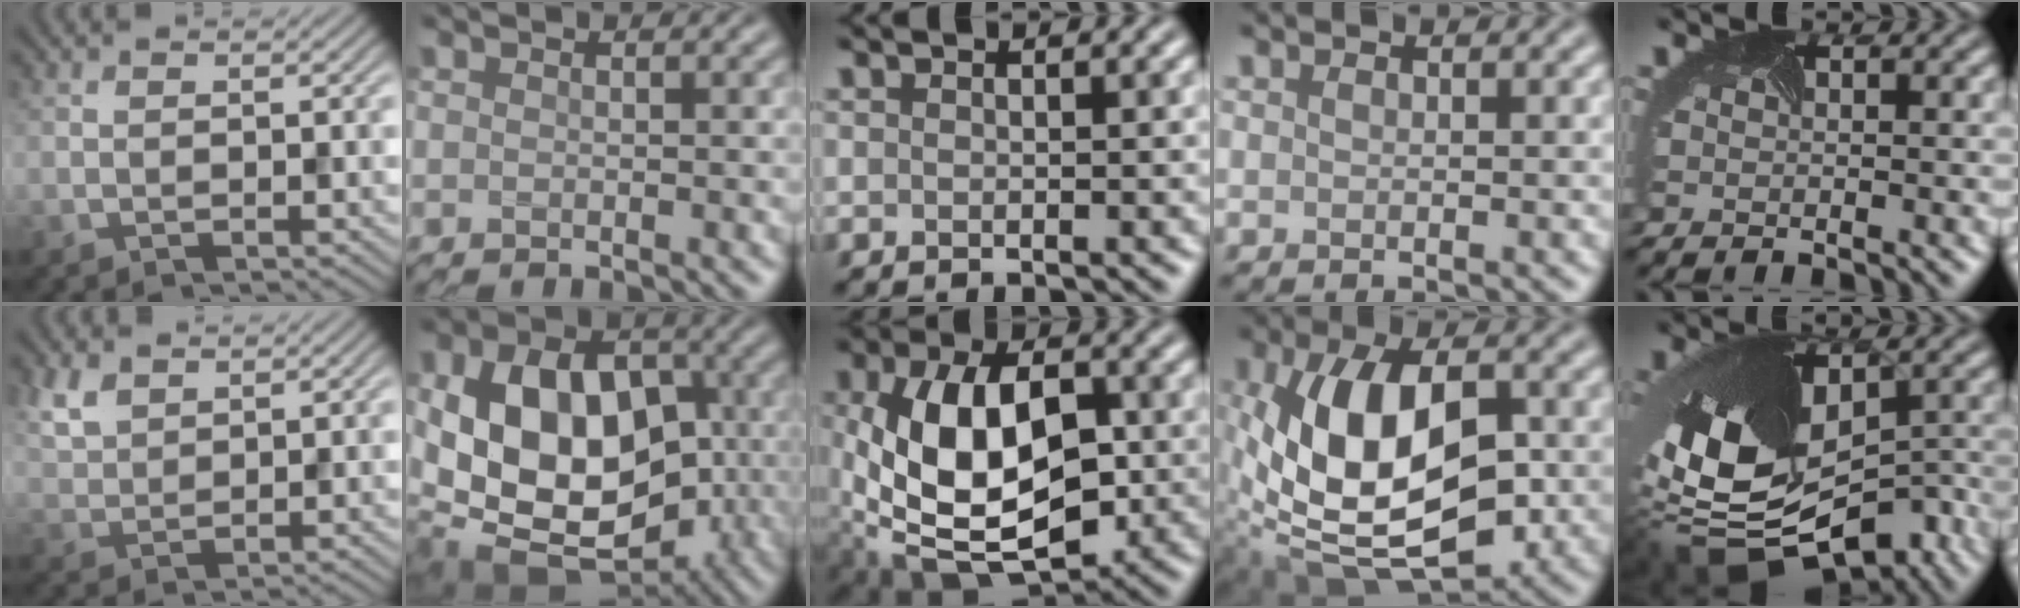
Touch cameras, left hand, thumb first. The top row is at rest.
{"thumb": {"total": 4.1, "force": [2.7, 2.2, 2.3], "torque": [-0.063, 0.003, 0.061]}, "index": {"total": 15.0, "force": [-2.1, 10.1, 10.9], "torque": [-0.202, -0.004, -0.032]}, "middle": {"total": 12.8, "force": [-0.6, 7.9, 10.0], "torque": [-0.205, -0.015, -0.001]}, "ring": {"total": 13.6, "force": [-0.7, 7.5, 11.3], "torque": [-0.225, 0.000, -0.010]}, "little": {"total": 15.0, "force": [-5.1, 8.9, 10.9], "torque": [-0.235, -0.044, -0.057]}}